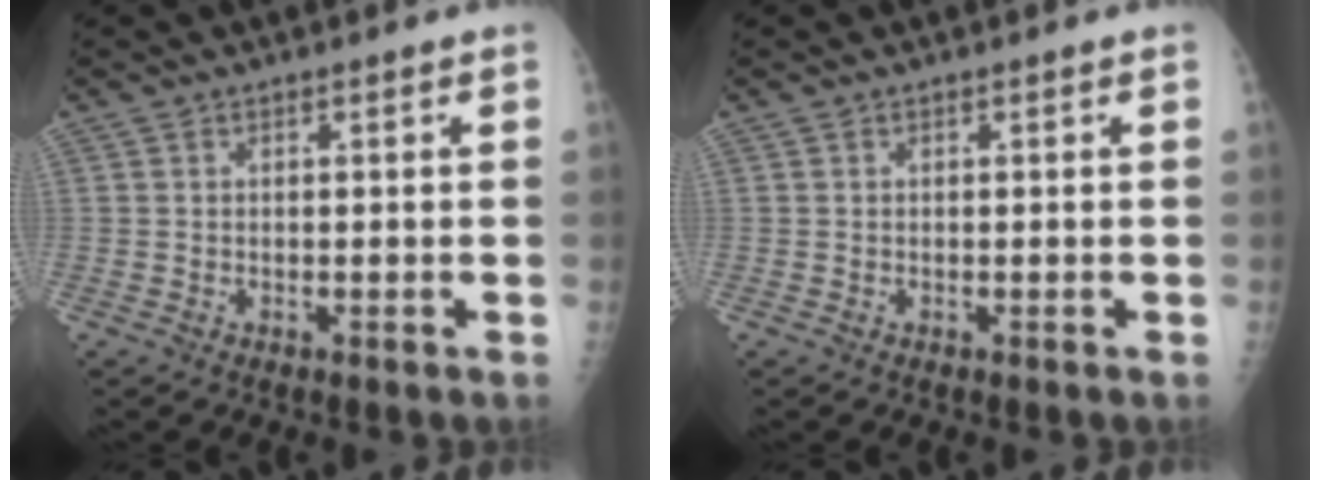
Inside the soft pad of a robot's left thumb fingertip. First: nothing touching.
{"total": 0.0}